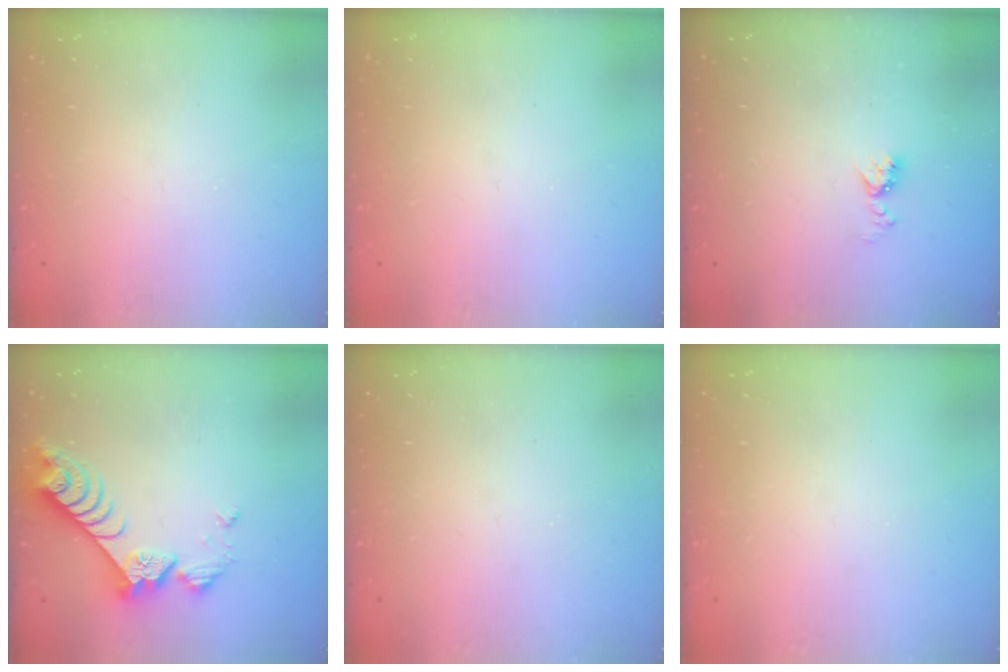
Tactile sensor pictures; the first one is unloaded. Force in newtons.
{"total": 0.0}
{"total": 5.9, "press": 5.9, "slide": 0.8}
{"total": 8.0, "press": 8.0, "slide": 0.8}
{"total": 0.0}
{"total": 0.0}